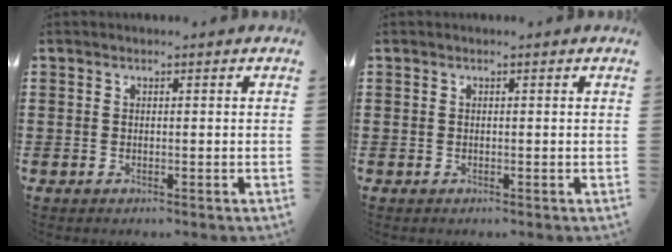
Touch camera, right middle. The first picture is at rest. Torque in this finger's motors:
{"motor_torque": [0.21, -0.20, -0.02, 0.01]}